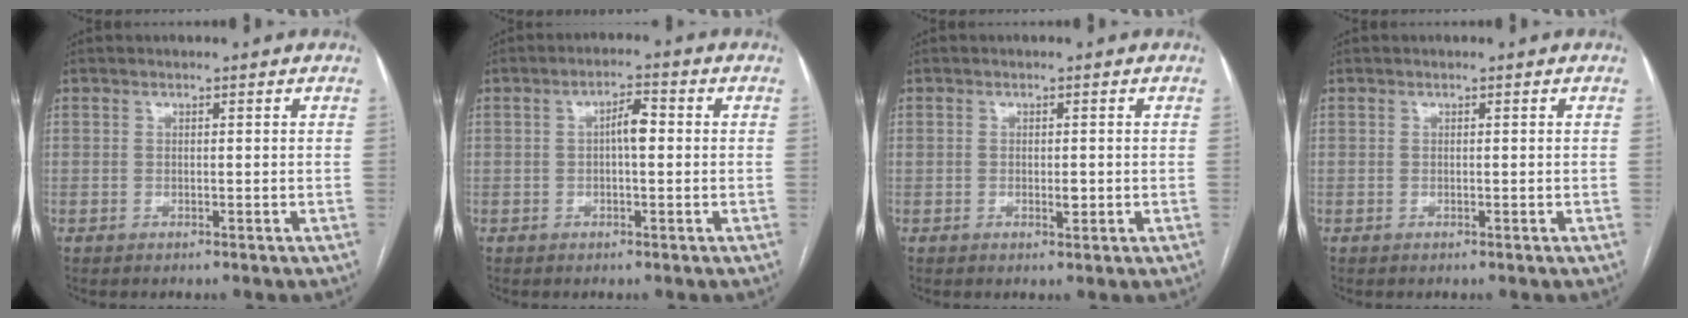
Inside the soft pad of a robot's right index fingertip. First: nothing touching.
{"total": 3.4, "force": [0.1, 1.0, 3.2], "torque": [-0.054, 0.012, 0.001]}
{"total": 1.8, "force": [-0.1, 0.9, 1.5], "torque": [-0.026, 0.001, 0.002]}
{"total": 0.0}